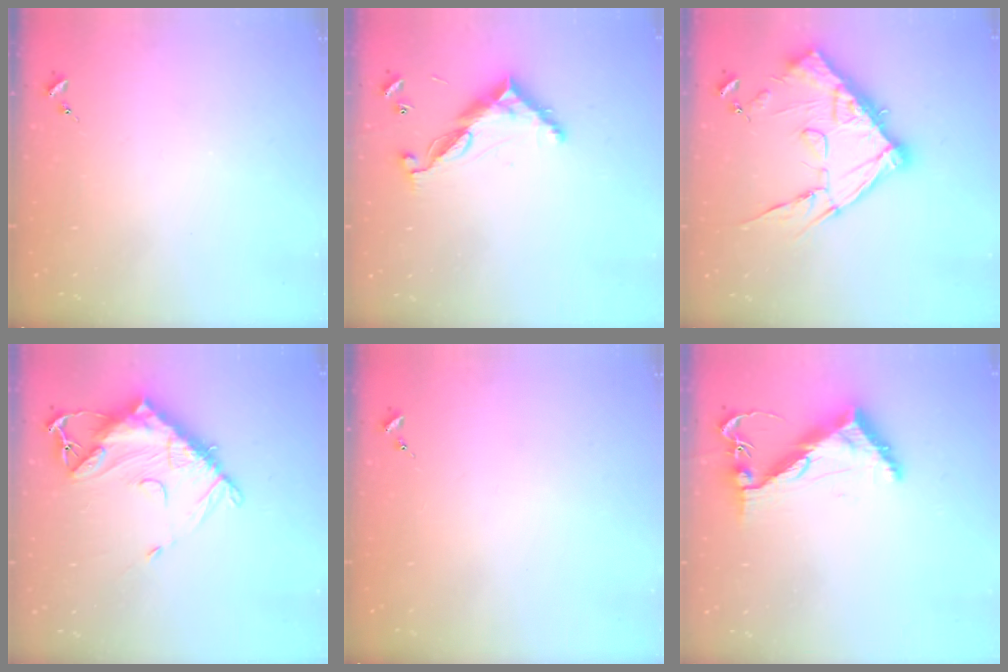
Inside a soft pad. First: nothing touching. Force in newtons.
{"total": 9.9, "press": 9.9, "slide": 0.4}
{"total": 19.4, "press": 19.4, "slide": 1.0}
{"total": 14.5, "press": 14.4, "slide": 1.4}
{"total": 0.0}
{"total": 9.7, "press": 9.6, "slide": 1.4}